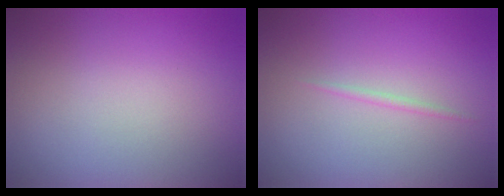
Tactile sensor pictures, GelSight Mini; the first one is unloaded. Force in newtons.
{"total": 0.6, "press": 0.6, "slide": 0.0}